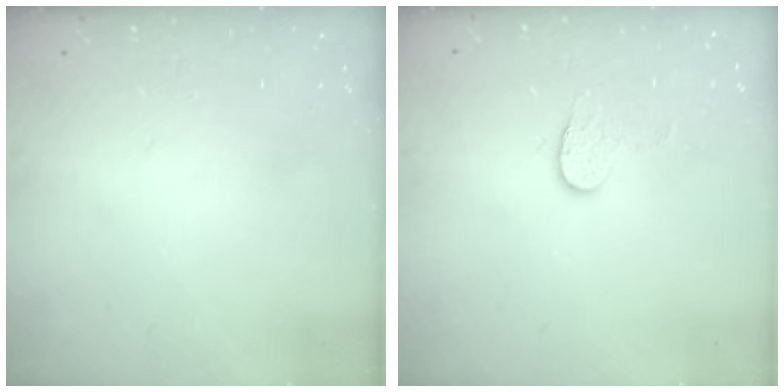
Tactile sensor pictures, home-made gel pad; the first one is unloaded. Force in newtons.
{"total": 4.1, "press": 4.1, "slide": 0.4}